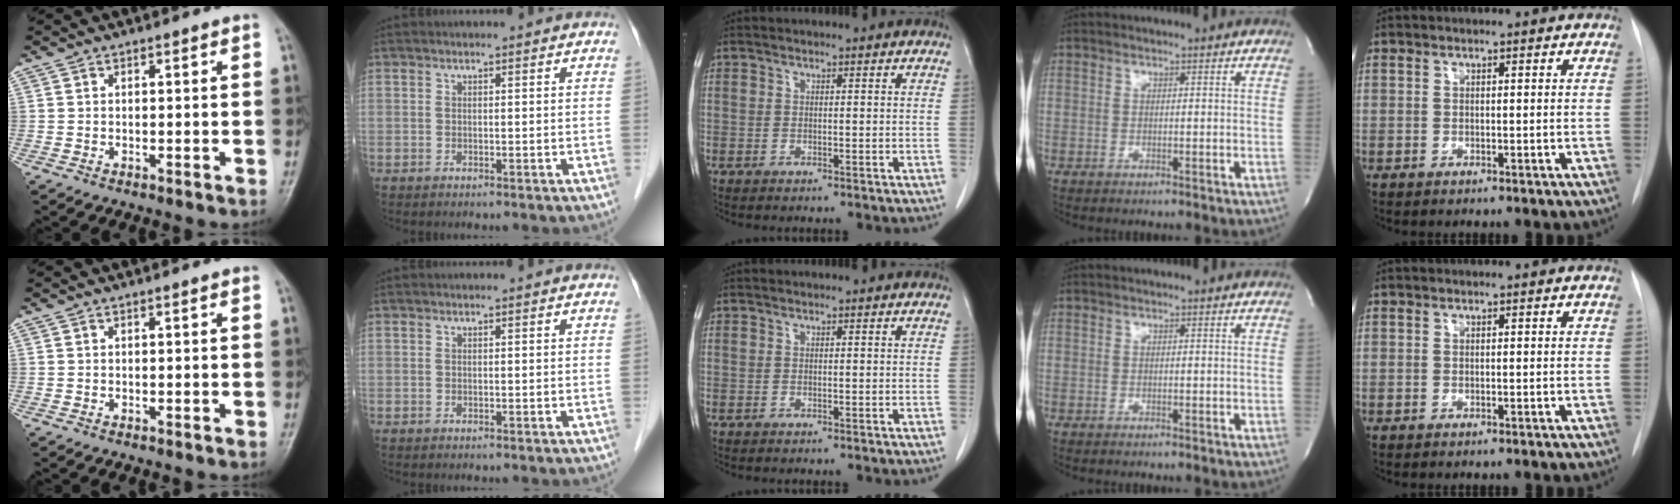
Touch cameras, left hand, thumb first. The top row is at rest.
{}